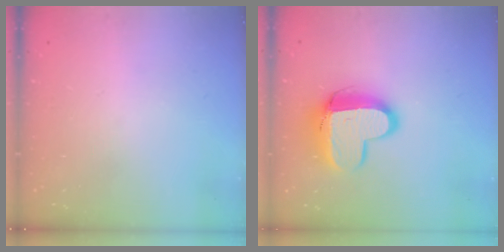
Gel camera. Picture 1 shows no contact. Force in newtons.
{"total": 13.0, "press": 13.0, "slide": 1.2}